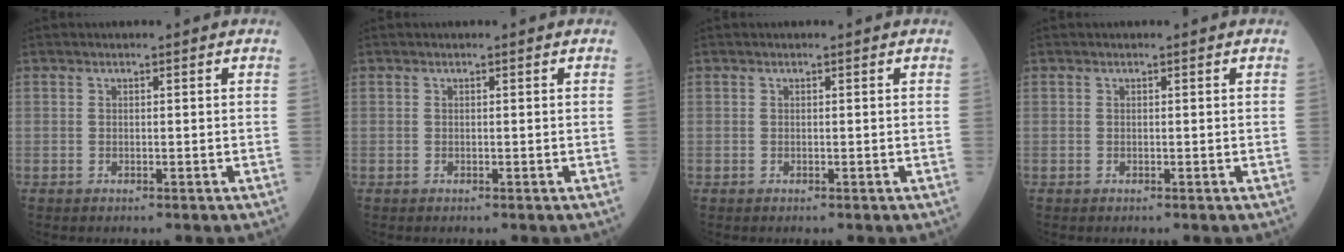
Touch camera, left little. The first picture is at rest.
{"total": 0.0}
{"total": 0.0}
{"total": 0.0}